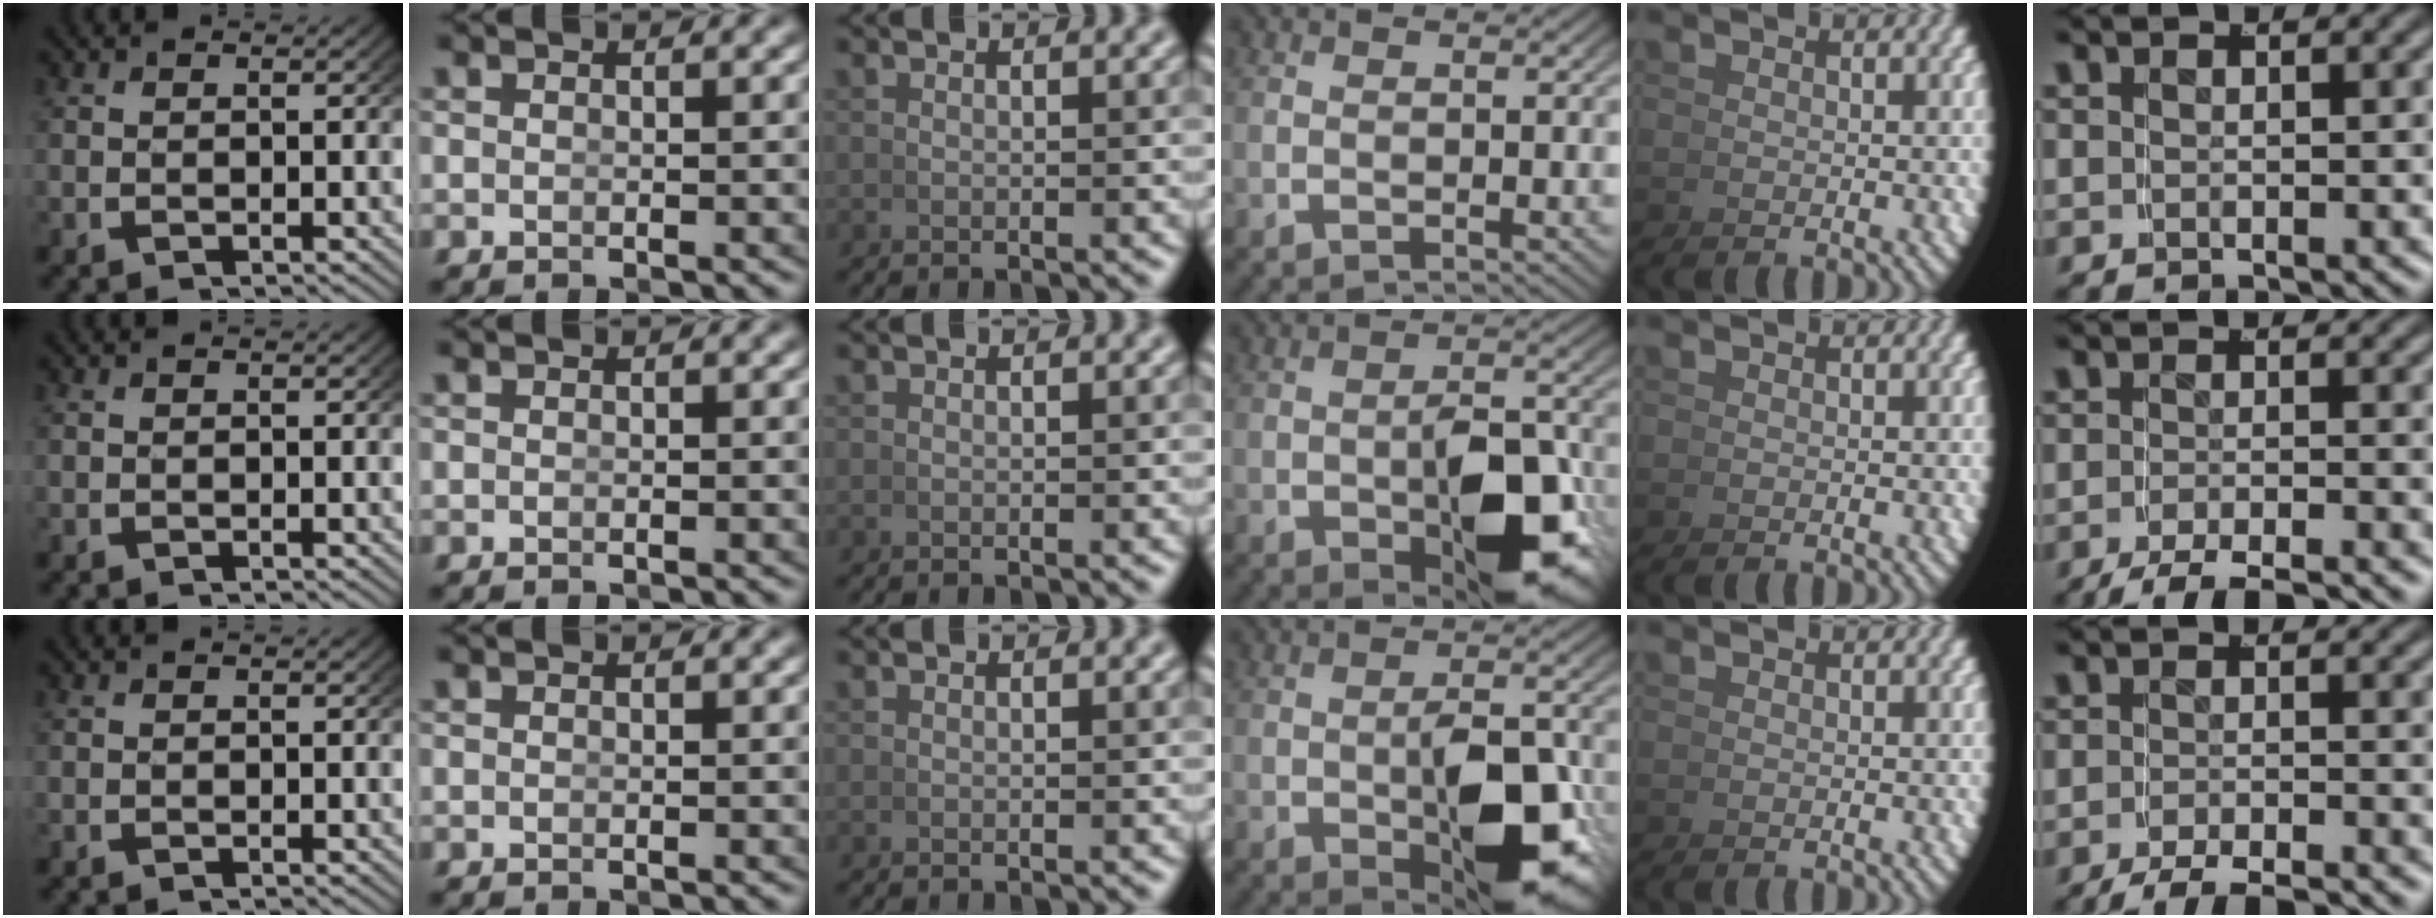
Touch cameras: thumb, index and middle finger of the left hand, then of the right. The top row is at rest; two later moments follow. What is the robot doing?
{"motion": "grasp_and_lifting", "object": "calculator"}